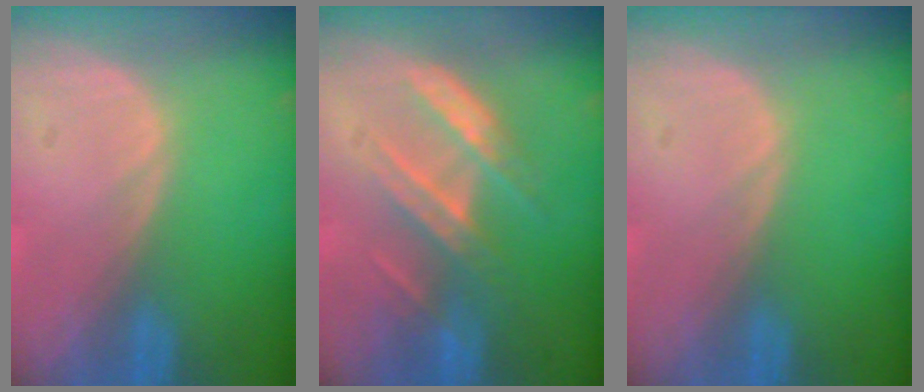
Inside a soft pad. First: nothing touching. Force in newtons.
{"total": 7.4, "press": 6.7, "slide": 3.3}
{"total": 0.0}